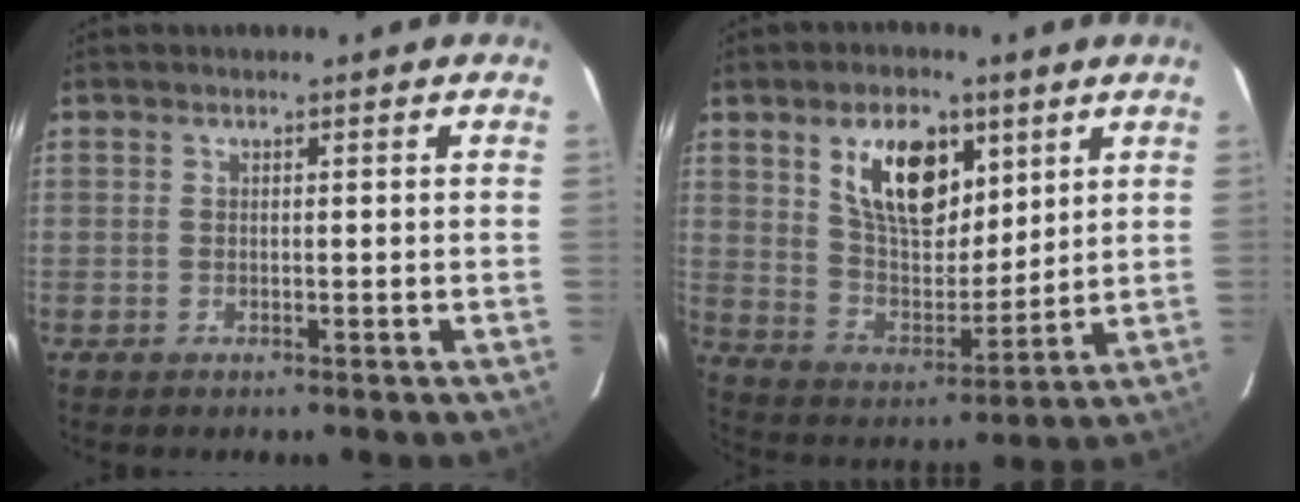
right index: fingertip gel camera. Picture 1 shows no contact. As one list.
[{"total": 14.4, "force": [7.0, 7.7, 10.0], "torque": [-0.169, 0.009, 0.134]}]